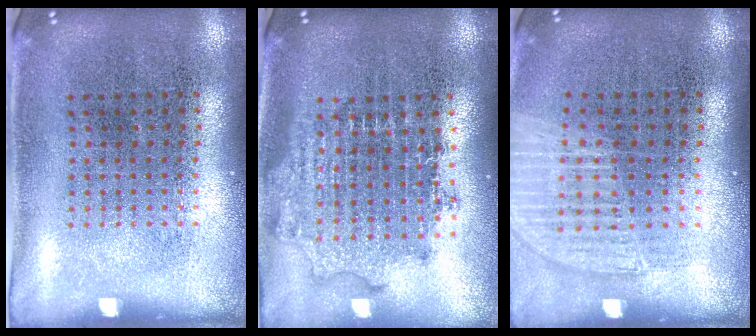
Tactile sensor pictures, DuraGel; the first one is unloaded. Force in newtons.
{"total": 1.9, "press": 1.5, "slide": 1.1}
{"total": 1.1, "press": 1.0, "slide": 0.3}